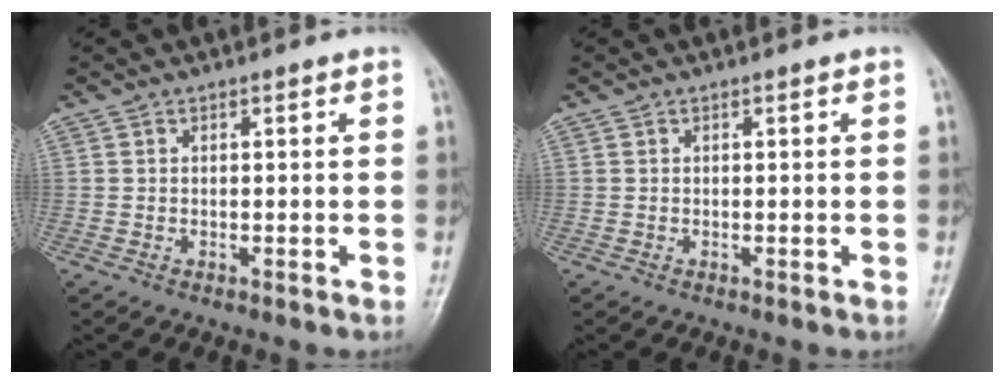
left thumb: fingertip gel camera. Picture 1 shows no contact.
{"total": 0.0}